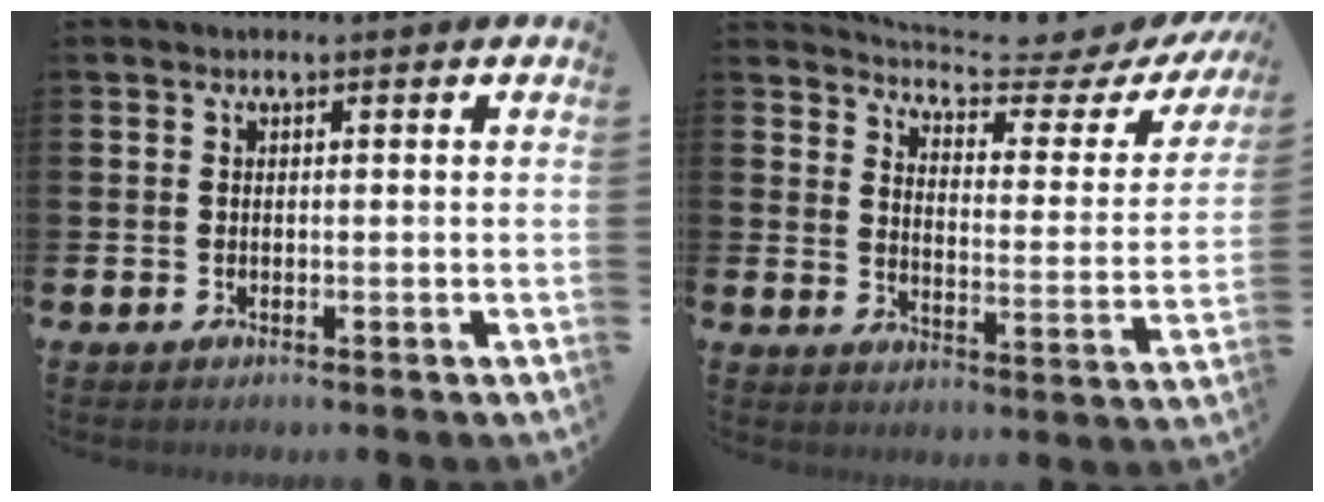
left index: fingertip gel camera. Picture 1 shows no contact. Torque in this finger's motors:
{"motor_torque": [0.98, -1.16, 0.30, 0.03]}